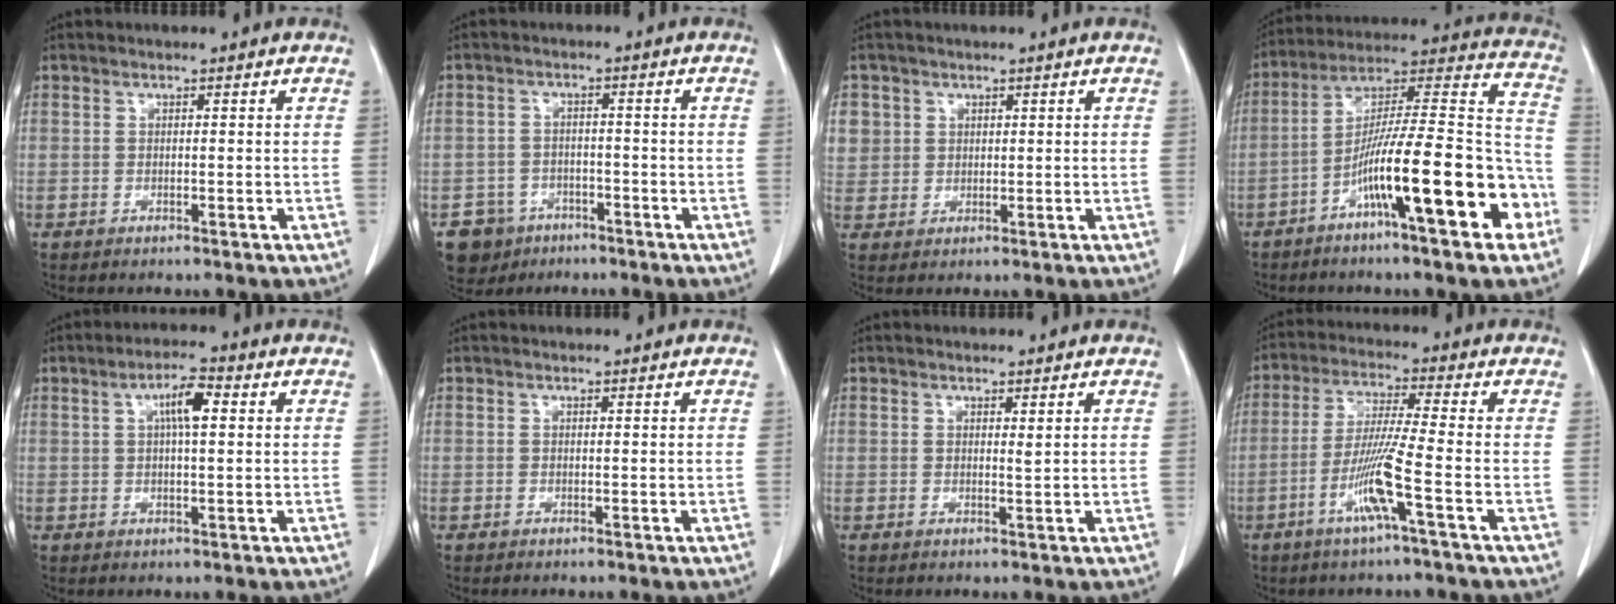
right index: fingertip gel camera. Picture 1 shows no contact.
{"total": 6.0, "force": [-3.8, 4.7, 0.6], "torque": [-0.010, 0.008, -0.058]}
{"total": 4.9, "force": [1.8, 4.5, 0.5], "torque": [-0.007, 0.009, 0.044]}
{"total": 20.8, "force": [-8.9, 2.4, 18.6], "torque": [-0.274, 0.014, -0.146]}
{"total": 4.9, "force": [1.4, 0.9, 4.6], "torque": [-0.084, 0.010, 0.023]}
{"total": 0.0}
{"total": 0.6, "force": [0.4, 0.0, 0.5], "torque": [-0.010, -0.004, 0.005]}
{"total": 8.4, "force": [-3.5, -1.3, 7.5], "torque": [-0.148, -0.009, -0.074]}